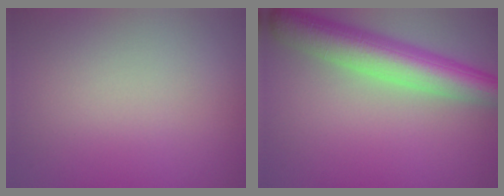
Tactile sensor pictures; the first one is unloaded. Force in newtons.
{"total": 7.0, "press": 7.0, "slide": 0.3}